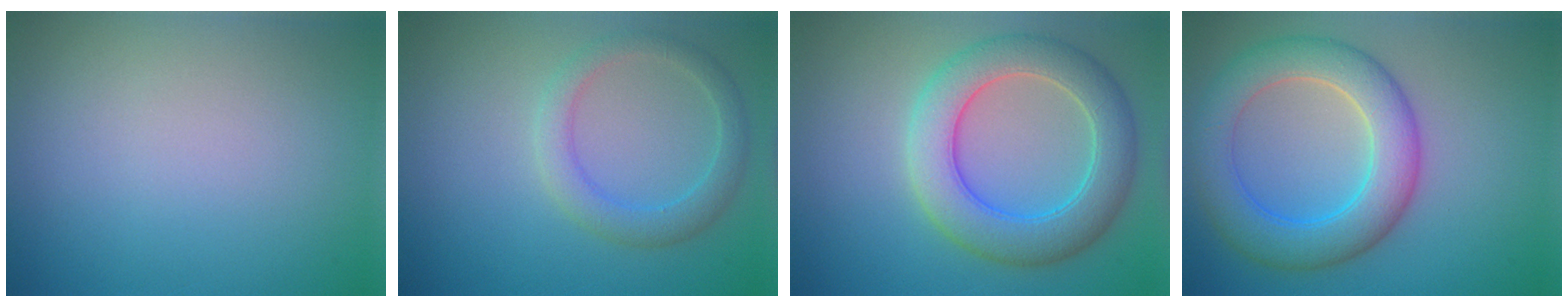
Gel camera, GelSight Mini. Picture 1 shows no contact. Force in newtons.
{"total": 2.9, "press": 2.9, "slide": 0.1}
{"total": 7.2, "press": 7.2, "slide": 0.2}
{"total": 5.7, "press": 5.7, "slide": 0.5}